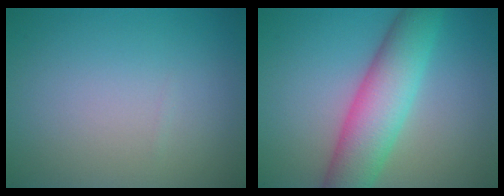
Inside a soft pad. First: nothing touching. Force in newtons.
{"total": 7.3, "press": 7.3, "slide": 0.4}